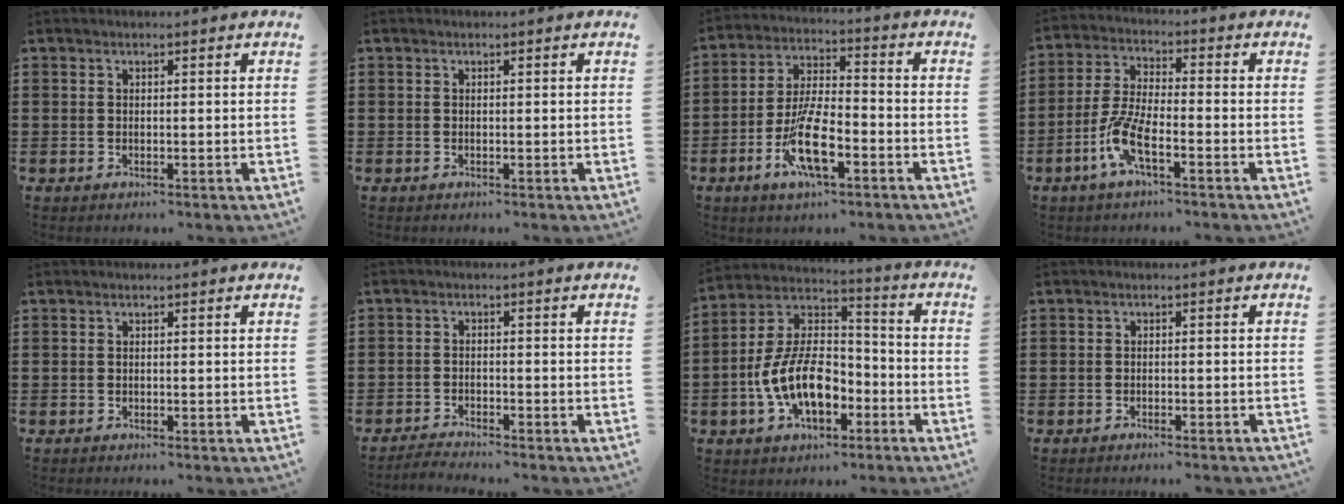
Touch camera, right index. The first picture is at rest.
{"total": 0.0}
{"total": 10.1, "force": [-4.4, 3.4, 8.4], "torque": [-0.178, -0.003, -0.081]}
{"total": 7.1, "force": [-3.6, 1.6, 5.9], "torque": [-0.152, -0.016, -0.077]}
{"total": 0.0}
{"total": 2.2, "force": [-2.2, -0.1, -0.2], "torque": [-0.002, 0.002, -0.047]}
{"total": 11.5, "force": [-4.1, 6.5, 8.6], "torque": [-0.198, 0.005, -0.078]}
{"total": 1.1, "force": [-1.0, -0.1, 0.2], "torque": [-0.005, 0.000, -0.020]}